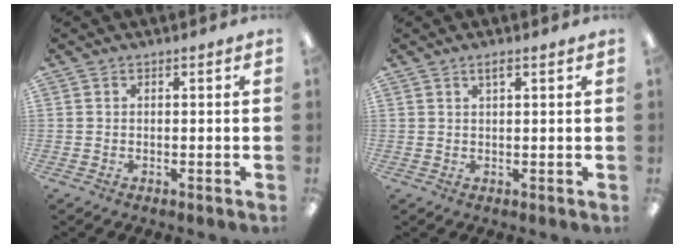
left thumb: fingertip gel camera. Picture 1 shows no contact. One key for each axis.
{"total": 2.0, "fx": 1.2, "fy": 0.3, "fz": 1.5, "tx": -0.033, "ty": 0.002, "tz": 0.021}